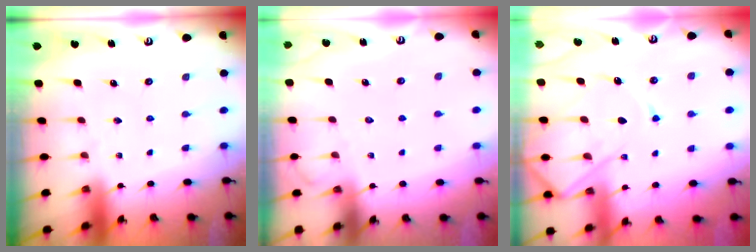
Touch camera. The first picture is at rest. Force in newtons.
{"total": 3.9, "press": 3.8, "slide": 0.5}
{"total": 13.8, "press": 13.7, "slide": 1.3}